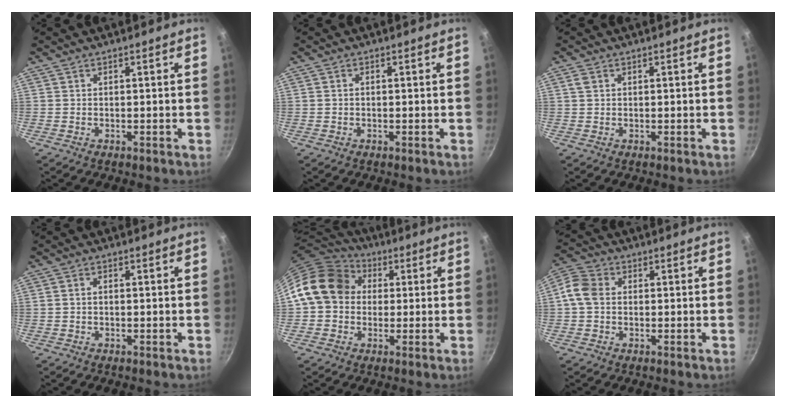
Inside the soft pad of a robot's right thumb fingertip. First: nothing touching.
{"total": 0.6, "force": [-0.1, 0.4, 0.4], "torque": [-0.009, 0.005, -0.002]}
{"total": 1.4, "force": [0.5, 1.1, 0.7], "torque": [-0.014, 0.001, 0.007]}
{"total": 1.2, "force": [-0.2, 0.8, 0.8], "torque": [-0.016, 0.010, -0.004]}
{"total": 13.9, "force": [2.0, 11.7, 7.3], "torque": [-0.098, 0.029, 0.019]}
{"total": 6.2, "force": [0.0, 5.0, 3.6], "torque": [-0.061, 0.013, -0.018]}